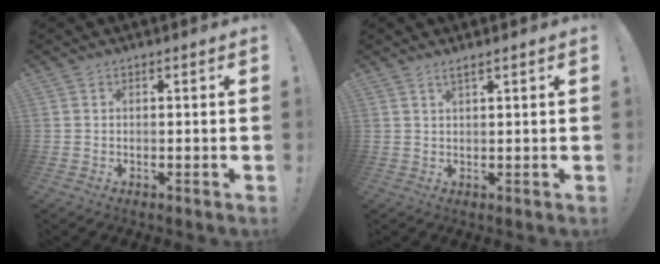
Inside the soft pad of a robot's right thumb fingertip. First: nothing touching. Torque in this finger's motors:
{"motor_torque": [0.22, -0.33, -0.23, 0.23, 0.08]}